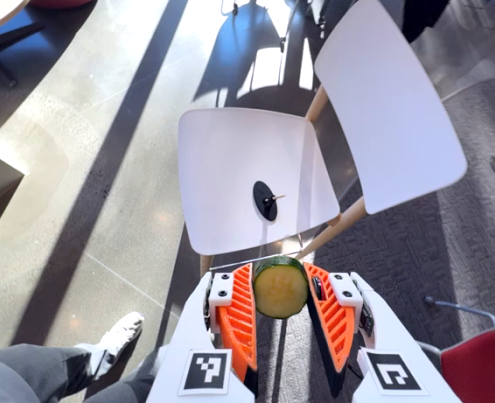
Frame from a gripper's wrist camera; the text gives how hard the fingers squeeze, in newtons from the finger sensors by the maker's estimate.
{"total": 9.3, "left": 9.7, "right": 8.9}